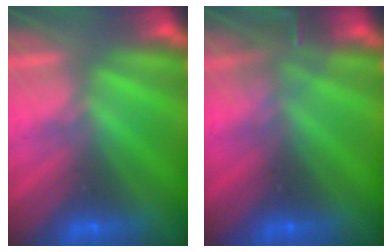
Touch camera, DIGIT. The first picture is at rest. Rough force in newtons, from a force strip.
{"total": 3.0}